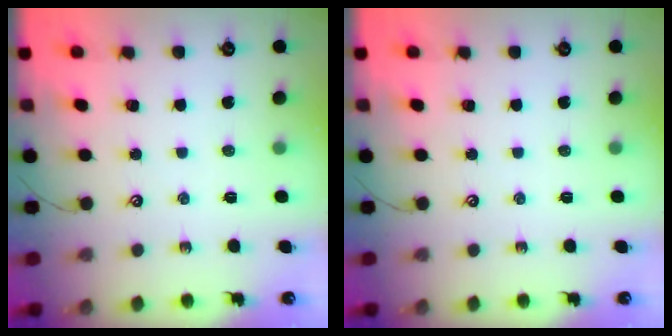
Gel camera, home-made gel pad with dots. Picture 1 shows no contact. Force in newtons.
{"total": 0.0}